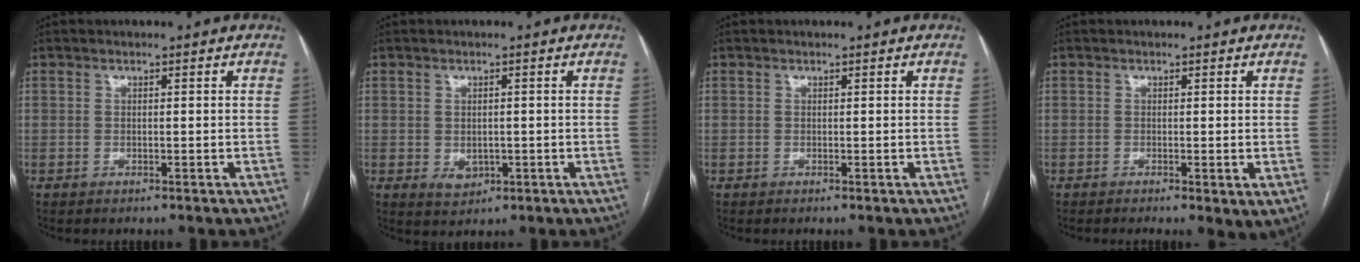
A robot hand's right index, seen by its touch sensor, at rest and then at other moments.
{"total": 2.8, "force": [-0.5, 2.2, 1.7], "torque": [-0.026, -0.001, 0.006]}
{"total": 0.0}
{"total": 2.8, "force": [-0.9, 0.7, 2.6], "torque": [-0.033, -0.009, -0.012]}